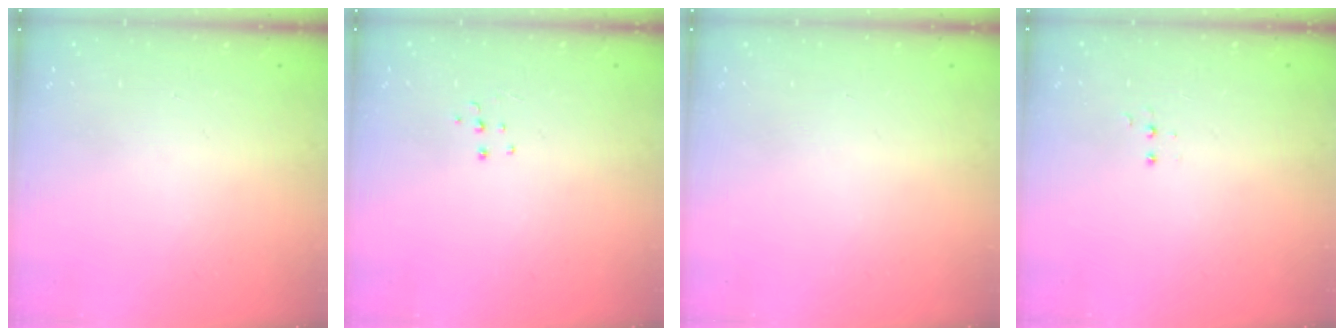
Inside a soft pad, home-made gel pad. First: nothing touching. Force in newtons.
{"total": 4.3, "press": 4.3, "slide": 0.3}
{"total": 0.0}
{"total": 3.1, "press": 3.0, "slide": 0.8}